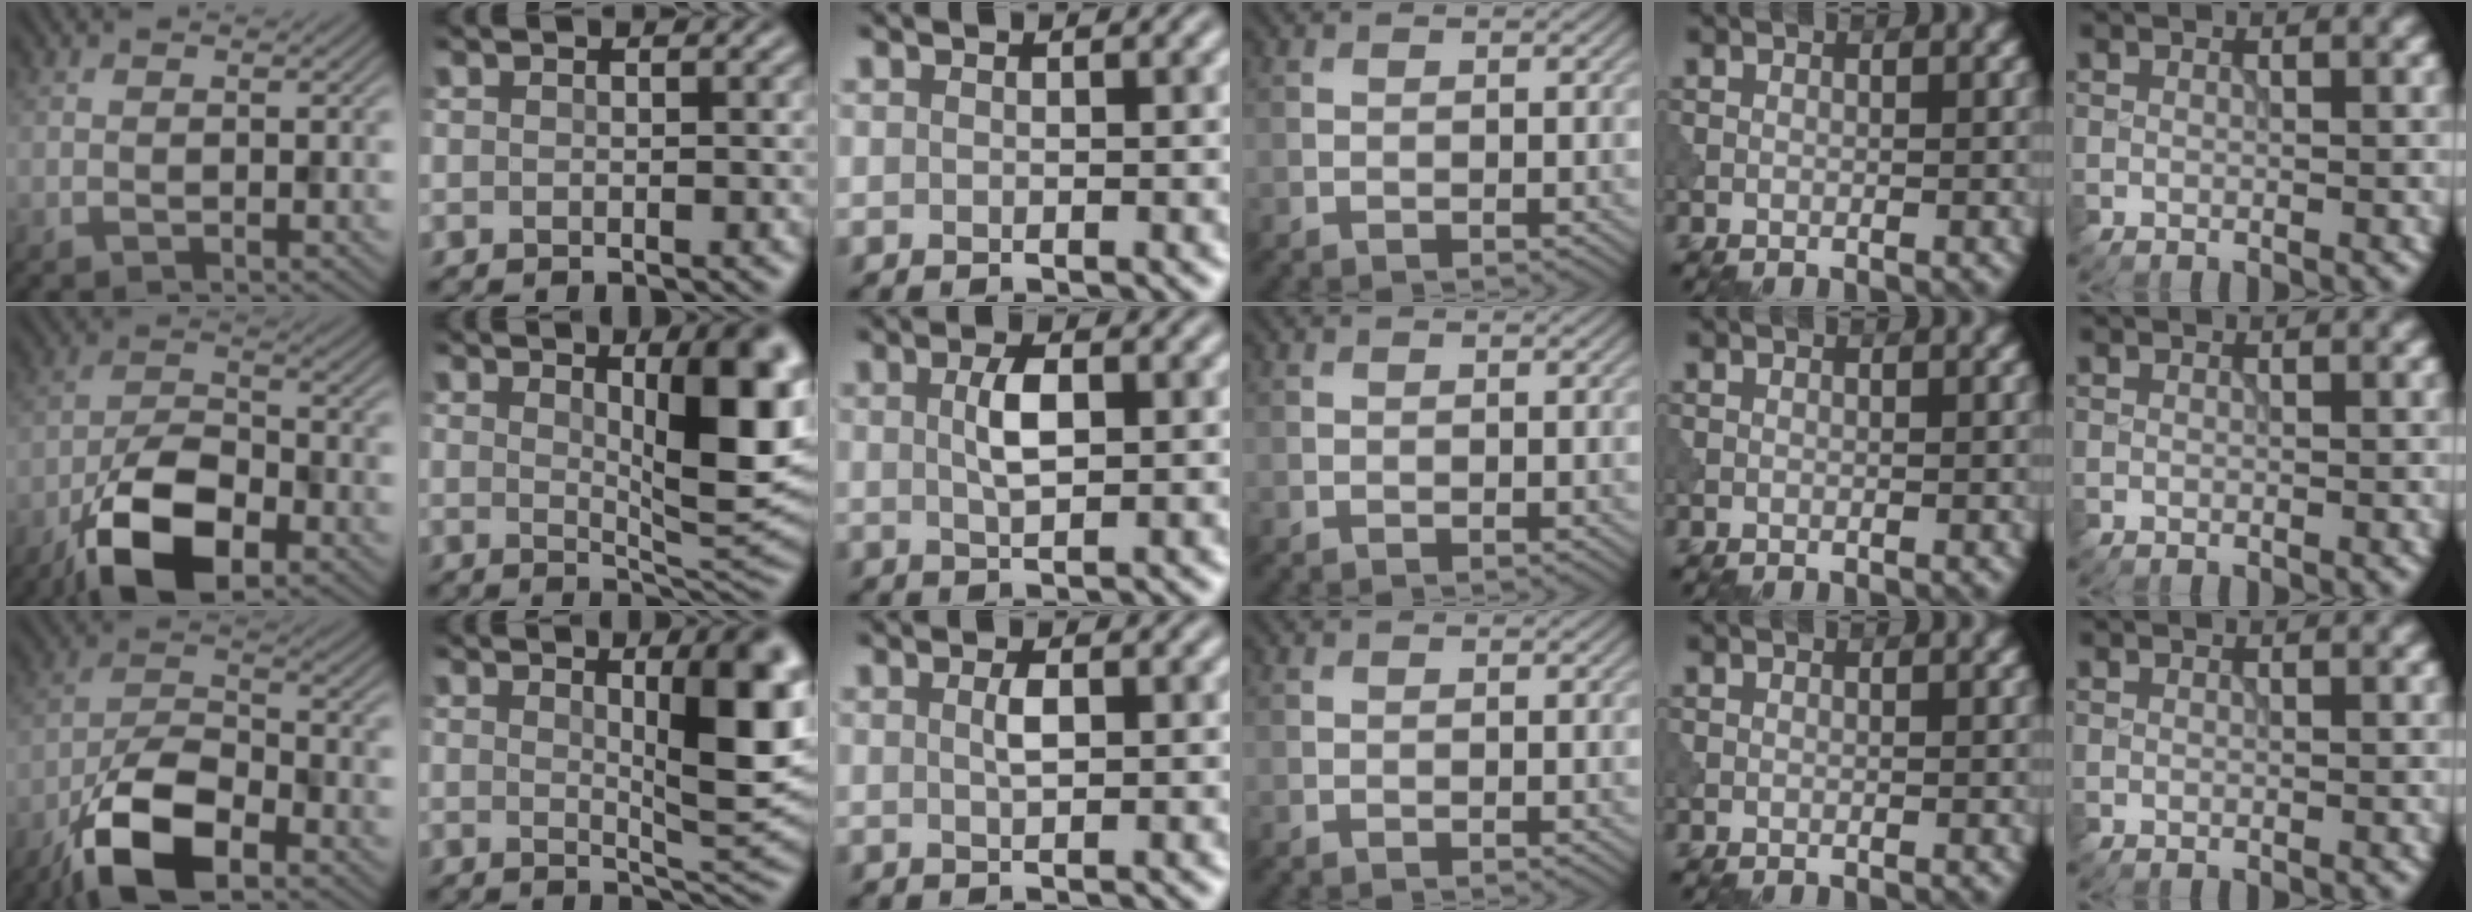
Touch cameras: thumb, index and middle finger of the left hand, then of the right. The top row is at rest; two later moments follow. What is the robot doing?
{"motion": "shake", "object": "bell"}